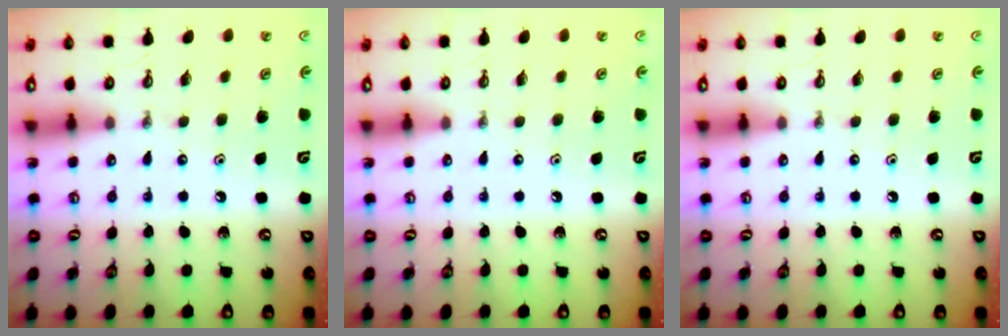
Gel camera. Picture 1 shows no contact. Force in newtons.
{"total": 0.0}
{"total": 0.0}